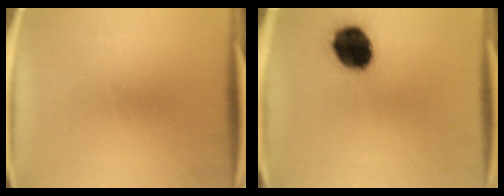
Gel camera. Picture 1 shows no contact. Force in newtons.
{"total": 14.8}